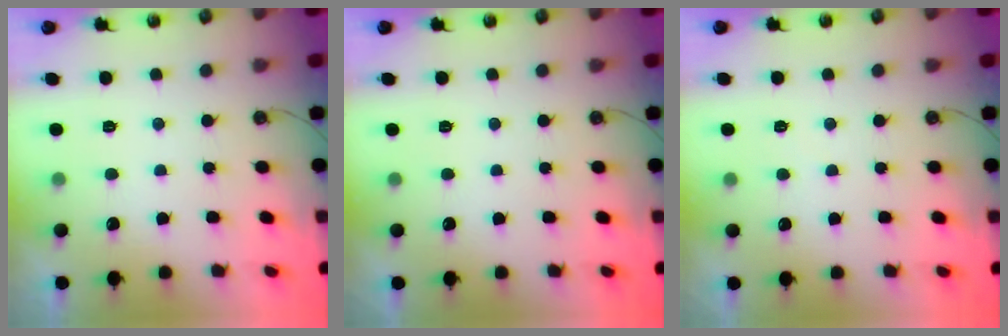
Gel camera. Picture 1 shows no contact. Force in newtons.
{"total": 0.0}
{"total": 3.7, "press": 3.7, "slide": 0.6}